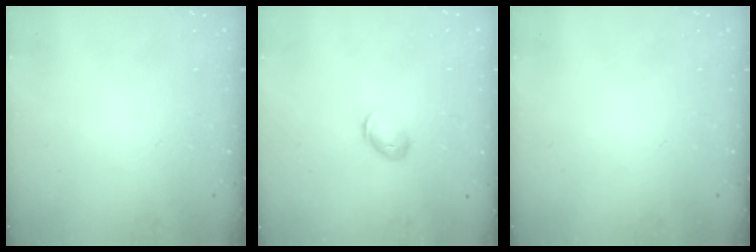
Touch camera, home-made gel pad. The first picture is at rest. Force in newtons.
{"total": 7.0, "press": 7.0, "slide": 1.0}
{"total": 0.0}